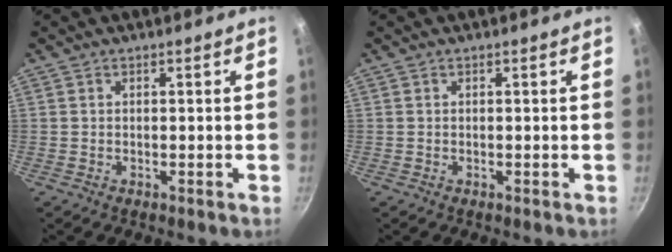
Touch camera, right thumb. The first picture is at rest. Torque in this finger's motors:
{"motor_torque": [-0.02, 0.02, 0.03, 0.00, 0.00]}